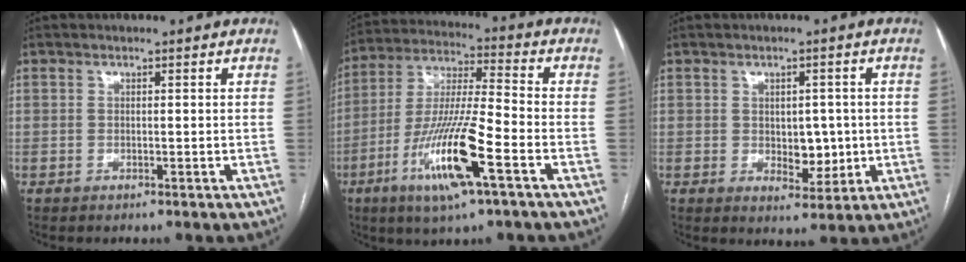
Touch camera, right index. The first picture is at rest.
{"total": 15.4, "force": [-6.5, 1.1, 13.9], "torque": [-0.278, -0.016, -0.119]}
{"total": 5.2, "force": [-0.2, 3.1, 4.1], "torque": [-0.050, 0.001, 0.007]}